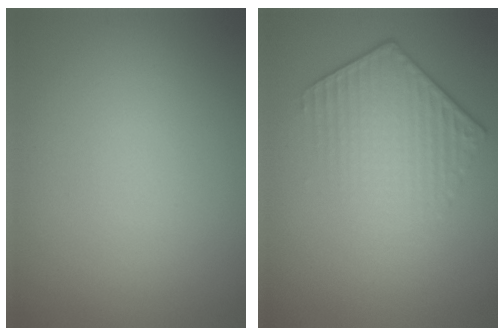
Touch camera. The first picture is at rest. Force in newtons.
{"total": 4.5, "press": 3.2, "slide": 3.1}